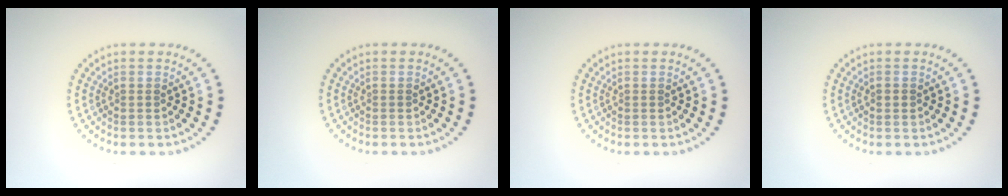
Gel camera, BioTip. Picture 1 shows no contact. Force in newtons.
{"total": 0.0}
{"total": 0.0}
{"total": 0.8, "press": 0.8, "slide": 0.2}